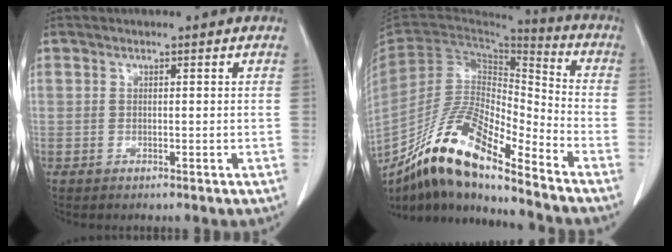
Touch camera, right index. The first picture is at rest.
{"total": 17.1, "force": [-13.0, 3.1, 10.6], "torque": [-0.195, 0.006, -0.239]}